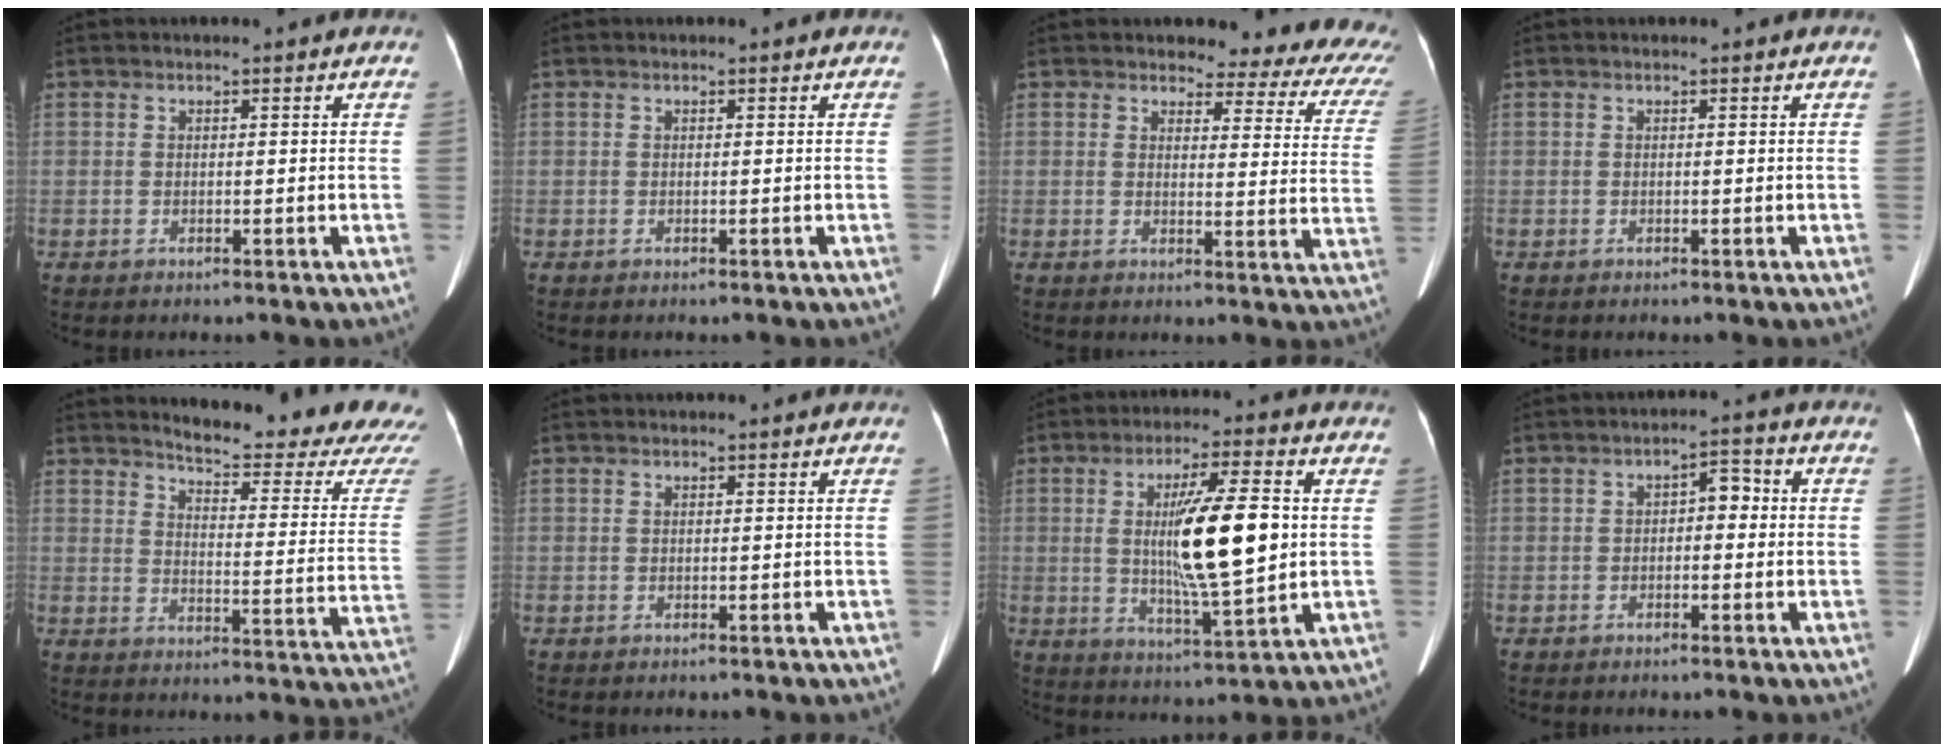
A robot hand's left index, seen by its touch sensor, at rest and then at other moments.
{"total": 0.0}
{"total": 13.2, "force": [11.1, 4.4, 5.6], "torque": [-0.036, -0.039, 0.091]}
{"total": 0.0}
{"total": 20.6, "force": [19.5, 0.9, 6.7], "torque": [-0.088, -0.114, 0.221]}
{"total": 0.0}
{"total": 12.7, "force": [1.2, 1.4, 12.6], "torque": [-0.217, -0.006, 0.023]}
{"total": 3.5, "force": [-0.1, 1.8, 3.0], "torque": [-0.038, 0.025, -0.004]}